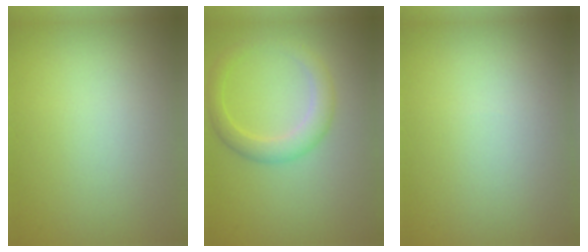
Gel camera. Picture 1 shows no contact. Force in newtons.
{"total": 2.8, "press": 2.8, "slide": 0.2}
{"total": 0.0}